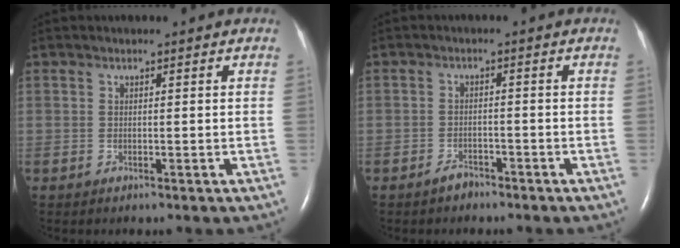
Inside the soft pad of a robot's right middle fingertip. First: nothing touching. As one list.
[{"total": 2.0, "force": [-1.7, 0.9, 0.5], "torque": [-0.016, 0.000, -0.027]}]